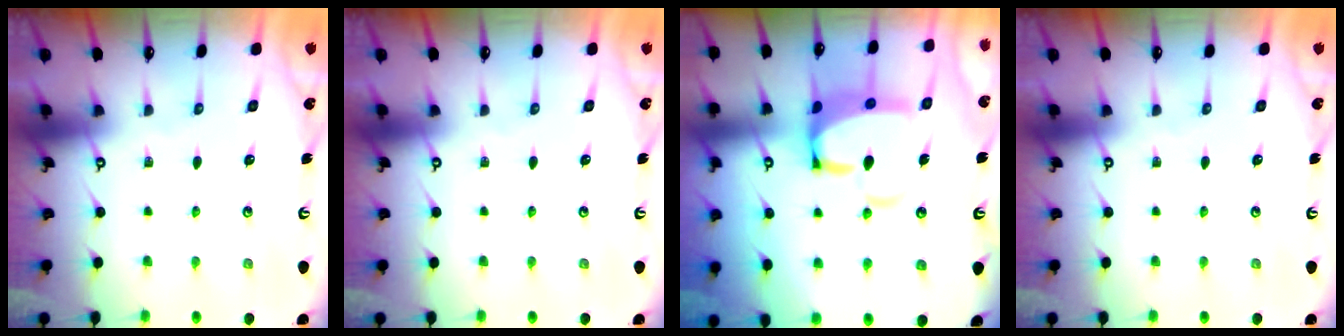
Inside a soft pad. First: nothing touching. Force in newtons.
{"total": 0.0}
{"total": 8.4, "press": 8.3, "slide": 1.4}
{"total": 0.0}